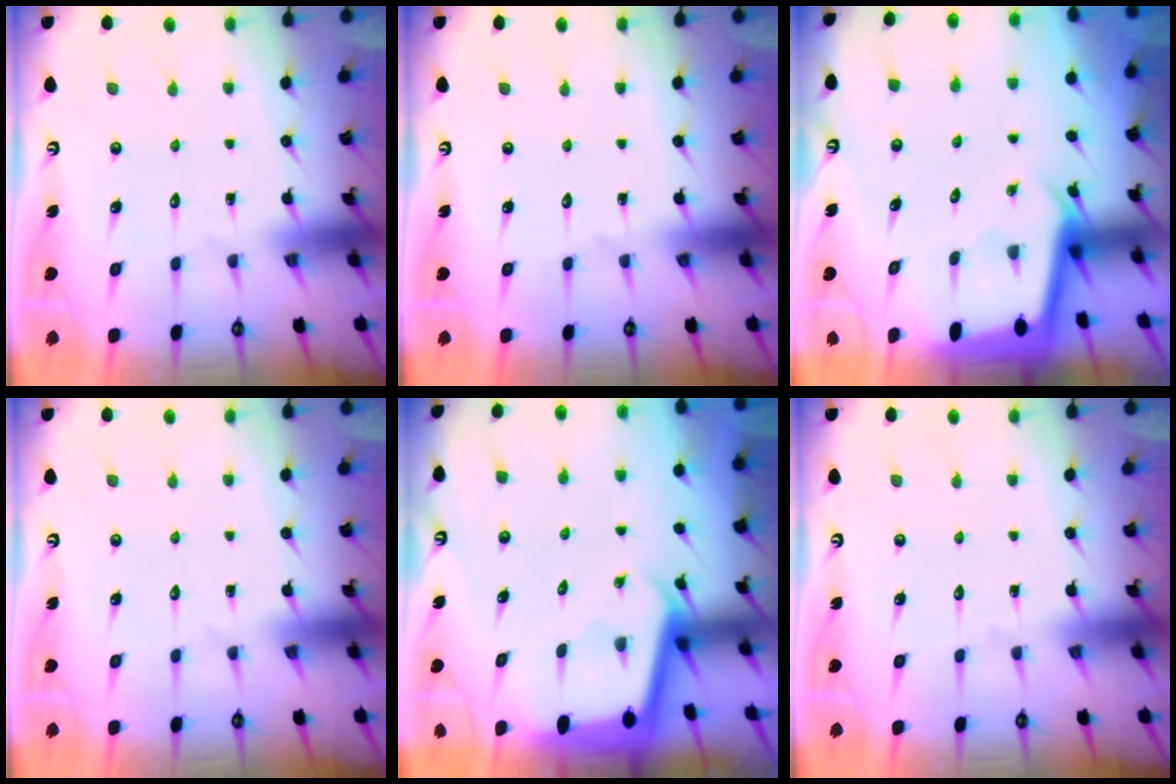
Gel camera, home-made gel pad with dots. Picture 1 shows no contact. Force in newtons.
{"total": 0.0}
{"total": 2.4, "press": 2.4, "slide": 0.1}
{"total": 0.0}
{"total": 1.9, "press": 1.9, "slide": 0.1}
{"total": 0.0}